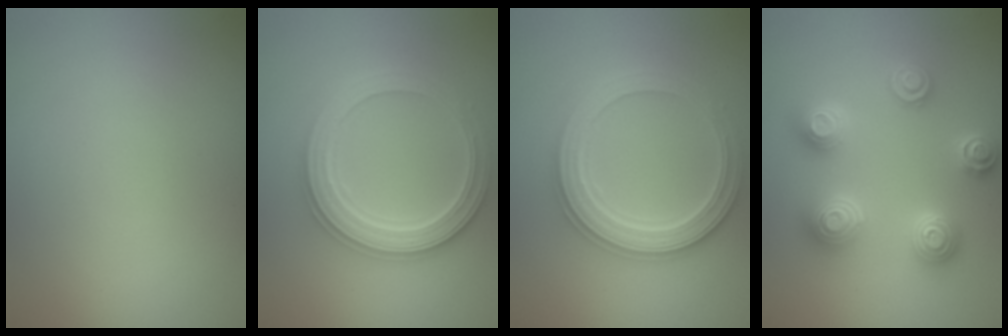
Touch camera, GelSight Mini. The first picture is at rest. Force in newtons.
{"total": 5.2, "press": 5.1, "slide": 0.8}
{"total": 5.2, "press": 5.1, "slide": 0.8}
{"total": 4.7, "press": 4.7, "slide": 0.6}